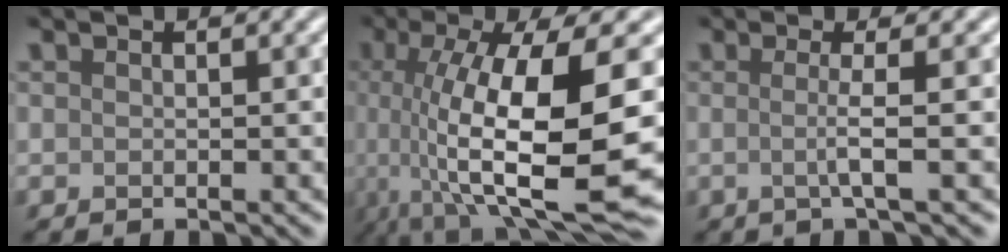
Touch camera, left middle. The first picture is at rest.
{"total": 13.9, "force": [-1.4, 4.3, 13.1], "torque": [-0.217, -0.015, -0.020]}
{"total": 2.6, "force": [-0.1, 0.6, 2.5], "torque": [-0.043, -0.007, -0.013]}